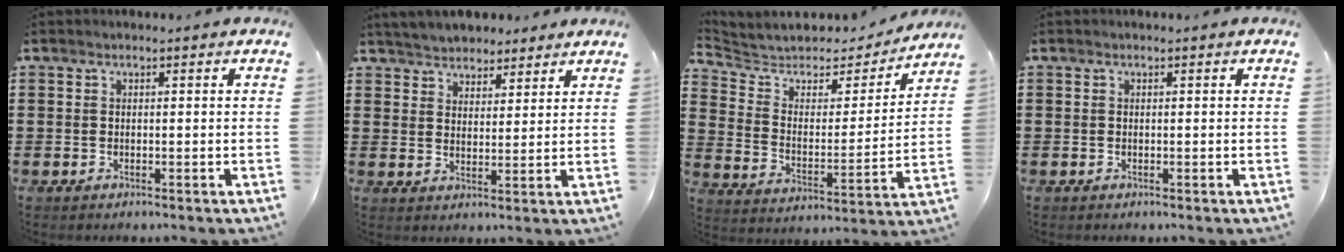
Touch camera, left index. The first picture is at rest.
{"total": 4.4, "force": [4.2, 1.4, 0.0], "torque": [-0.018, -0.007, 0.077]}
{"total": 4.9, "force": [4.4, 2.0, 0.9], "torque": [-0.050, -0.033, 0.069]}
{"total": 0.0}